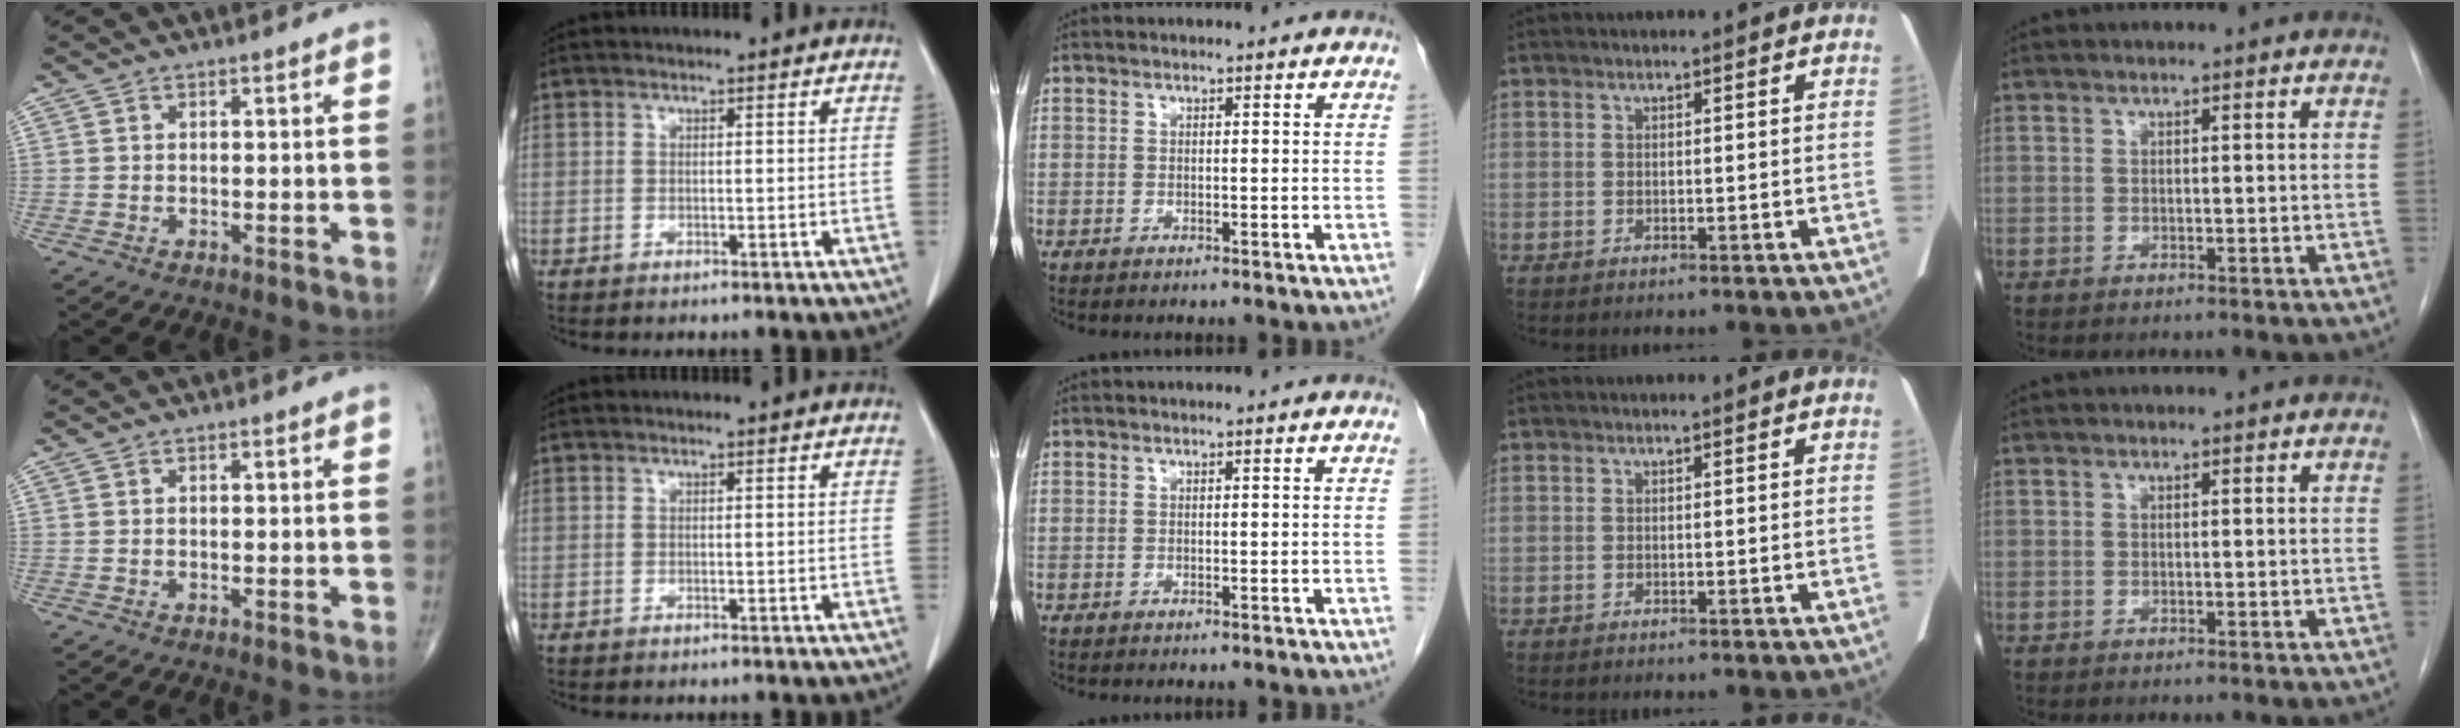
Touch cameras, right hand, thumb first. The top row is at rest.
{}